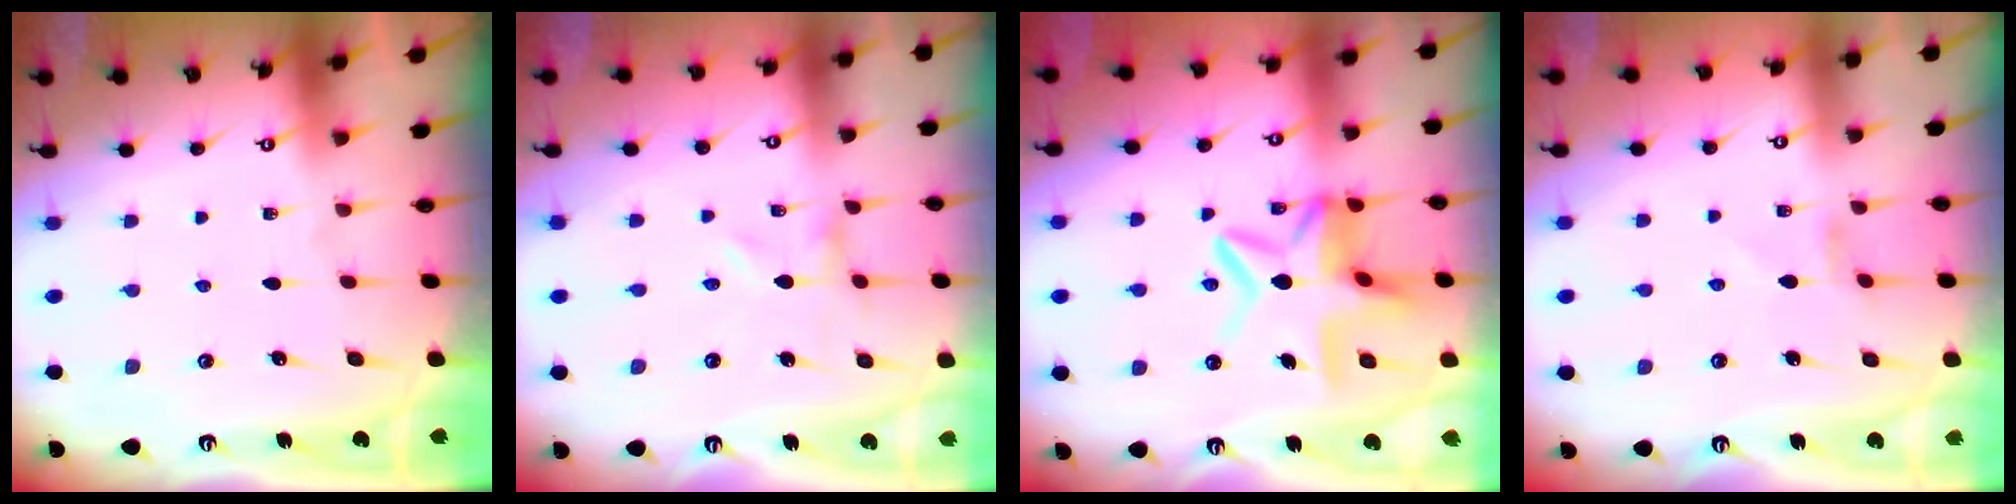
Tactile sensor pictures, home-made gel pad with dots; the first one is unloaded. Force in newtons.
{"total": 0.0}
{"total": 12.2, "press": 12.1, "slide": 1.3}
{"total": 2.6, "press": 2.6, "slide": 0.3}